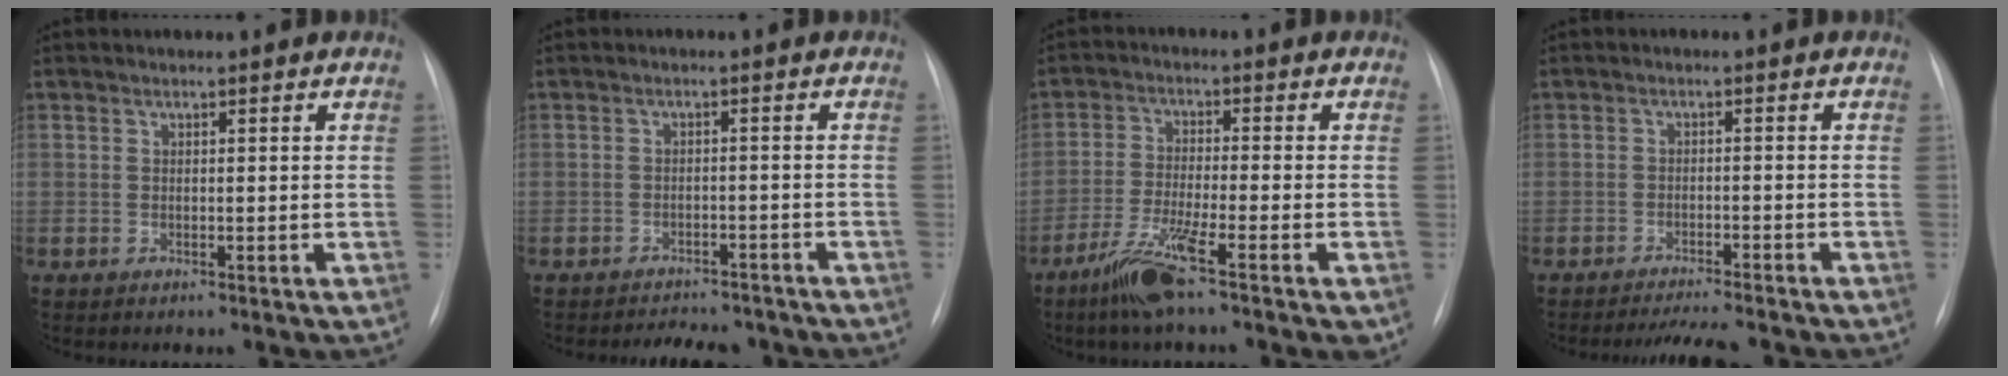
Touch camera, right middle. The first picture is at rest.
{"total": 7.6, "force": [-6.9, 2.5, 1.8], "torque": [-0.023, 0.002, -0.083]}
{"total": 8.4, "force": [-5.1, 0.2, 6.7], "torque": [-0.133, -0.021, -0.097]}
{"total": 5.9, "force": [-5.5, 0.1, 2.0], "torque": [-0.027, -0.011, -0.084]}